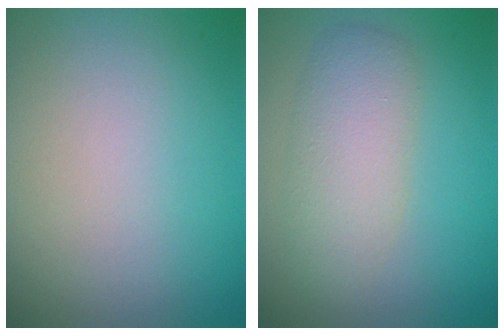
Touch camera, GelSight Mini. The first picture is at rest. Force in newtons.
{"total": 3.9, "press": 3.9, "slide": 0.1}